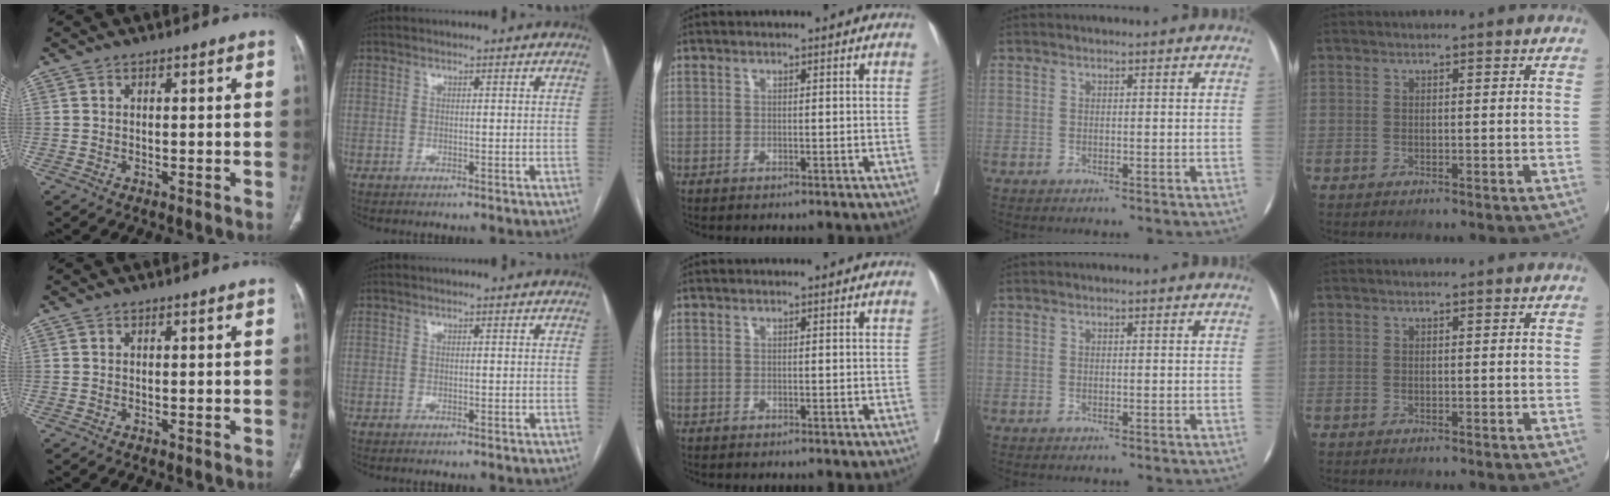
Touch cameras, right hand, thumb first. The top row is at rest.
{}